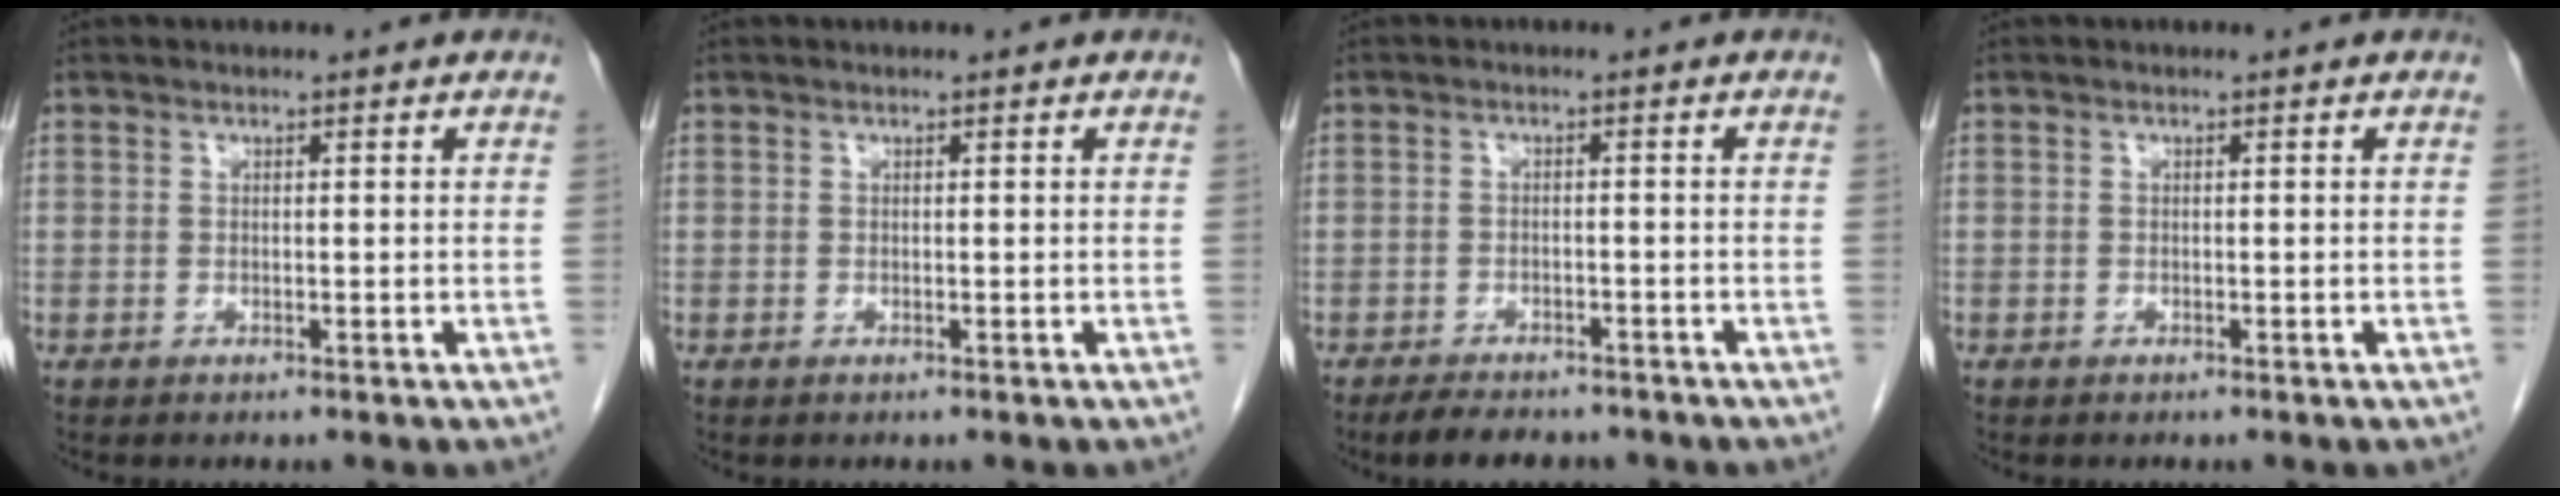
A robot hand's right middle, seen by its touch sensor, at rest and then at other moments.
{"total": 0.0}
{"total": 6.5, "force": [-5.5, 2.4, 2.6], "torque": [-0.041, -0.006, -0.077]}
{"total": 0.0}